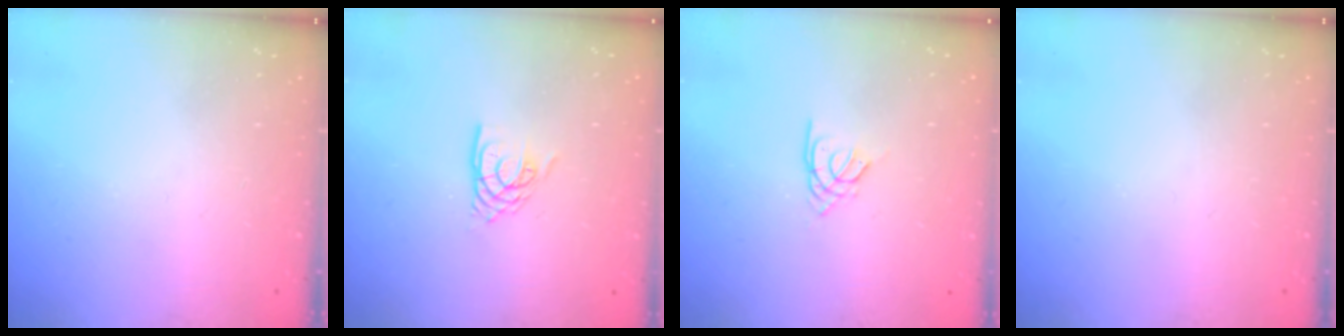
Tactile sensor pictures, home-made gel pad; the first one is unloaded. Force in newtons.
{"total": 6.0, "press": 6.0, "slide": 0.5}
{"total": 2.3, "press": 2.3, "slide": 0.5}
{"total": 0.0}